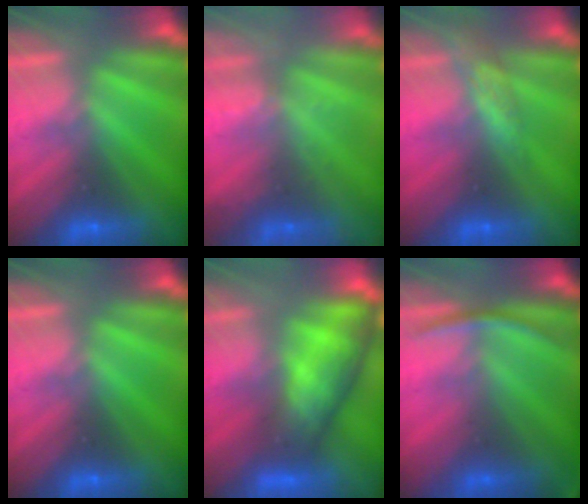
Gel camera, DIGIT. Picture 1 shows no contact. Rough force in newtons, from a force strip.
{"total": 2.3}
{"total": 2.9}
{"total": 0.0}
{"total": 8.0}
{"total": 2.8}